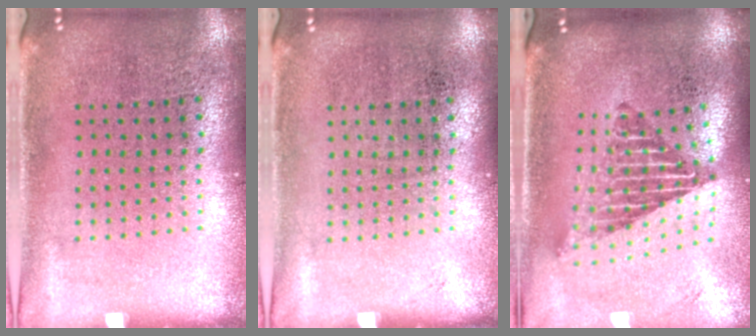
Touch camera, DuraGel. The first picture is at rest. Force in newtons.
{"total": 0.0}
{"total": 2.1, "press": 1.6, "slide": 1.3}